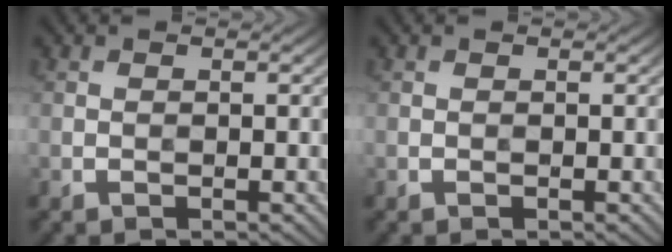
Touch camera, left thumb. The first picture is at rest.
{"total": 0.0}